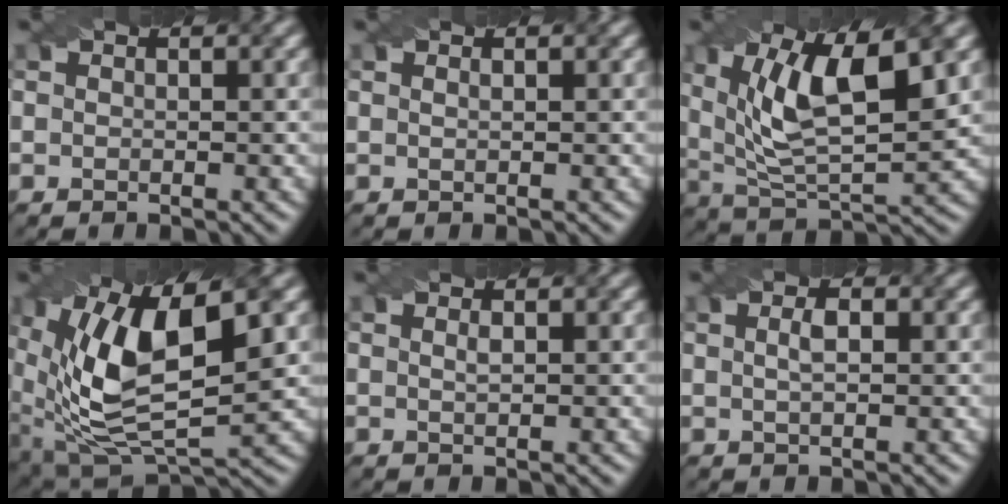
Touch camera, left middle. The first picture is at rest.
{"total": 0.7, "force": [0.4, 0.3, 0.5], "torque": [-0.004, -0.008, 0.002]}
{"total": 10.4, "force": [3.5, 3.9, 9.0], "torque": [-0.159, -0.005, 0.060]}
{"total": 13.5, "force": [2.2, 6.5, 11.6], "torque": [-0.219, -0.007, 0.045]}
{"total": 0.7, "force": [0.2, 0.2, 0.6], "torque": [-0.013, 0.001, 0.004]}
{"total": 1.8, "force": [0.4, 0.6, 1.6], "torque": [-0.027, -0.001, 0.008]}